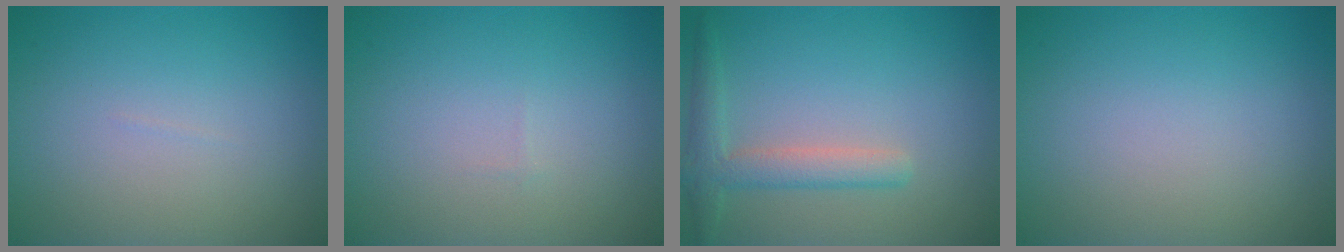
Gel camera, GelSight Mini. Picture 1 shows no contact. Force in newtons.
{"total": 0.0}
{"total": 3.0, "press": 3.0, "slide": 0.1}
{"total": 0.0}